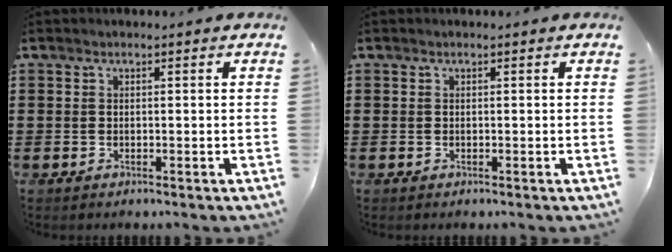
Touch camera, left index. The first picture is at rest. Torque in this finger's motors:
{"motor_torque": [0.00, 0.00, 0.00, 0.00]}